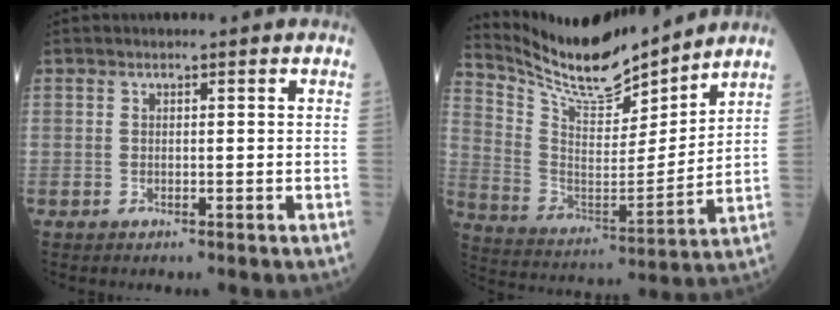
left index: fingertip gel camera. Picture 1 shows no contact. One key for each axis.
{"total": 15.0, "fx": 14.0, "fy": 2.1, "fz": 5.0, "tx": -0.109, "ty": -0.005, "tz": 0.258}